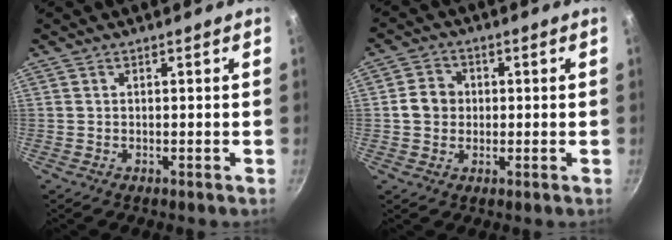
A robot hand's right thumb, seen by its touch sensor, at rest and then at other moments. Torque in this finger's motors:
{"motor_torque": [0.50, 1.04, 0.66, -0.53, 0.07]}